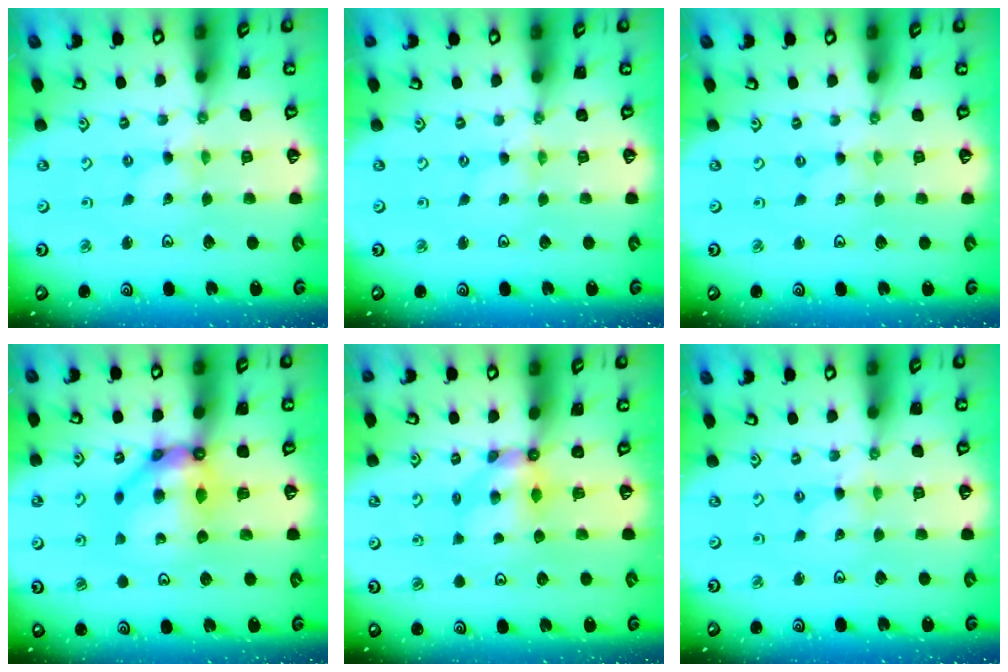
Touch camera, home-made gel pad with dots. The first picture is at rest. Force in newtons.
{"total": 0.8, "press": 0.8, "slide": 0.2}
{"total": 0.0}
{"total": 12.3, "press": 12.3, "slide": 1.2}
{"total": 5.1, "press": 5.1, "slide": 0.3}
{"total": 1.5, "press": 1.5, "slide": 0.1}